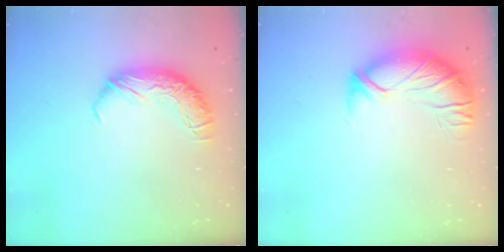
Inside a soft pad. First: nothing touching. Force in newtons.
{"total": 2.8, "press": 1.3, "slide": 2.5}